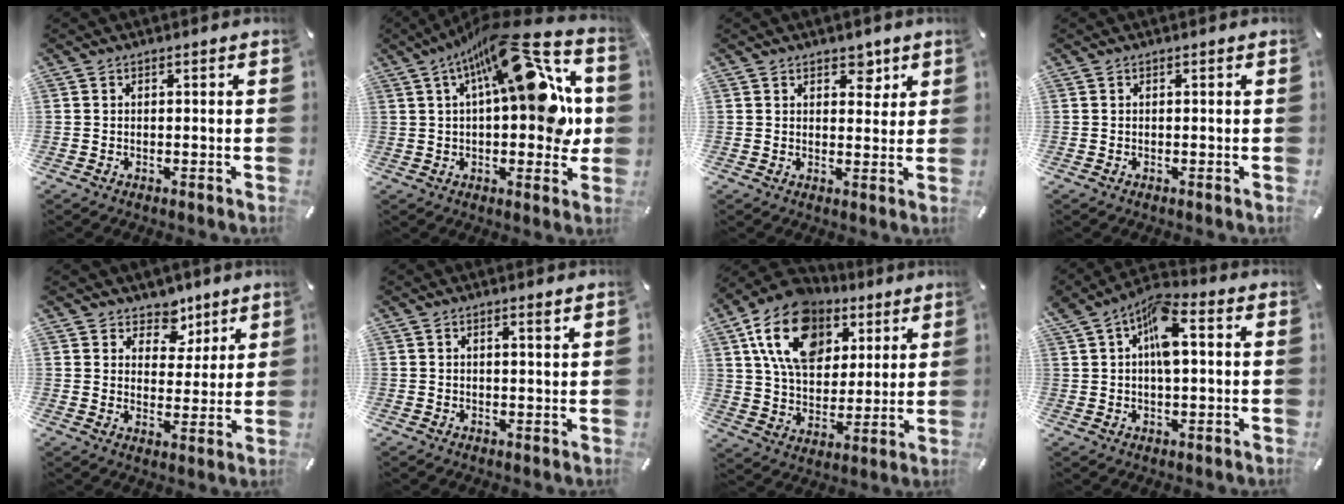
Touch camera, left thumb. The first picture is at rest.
{"total": 21.3, "force": [8.7, 8.3, 17.6], "torque": [-0.252, -0.053, 0.139]}
{"total": 4.3, "force": [2.8, 2.9, 1.6], "torque": [-0.001, -0.014, 0.041]}
{"total": 0.0}
{"total": 7.3, "force": [4.9, 5.3, 0.7], "torque": [-0.008, -0.043, 0.087]}
{"total": 1.6, "force": [1.1, 0.0, 1.2], "torque": [-0.026, -0.003, 0.019]}
{"total": 17.6, "force": [8.5, 11.9, 9.8], "torque": [-0.184, -0.019, 0.158]}
{"total": 8.6, "force": [2.2, 4.1, 7.3], "torque": [-0.125, 0.007, 0.038]}